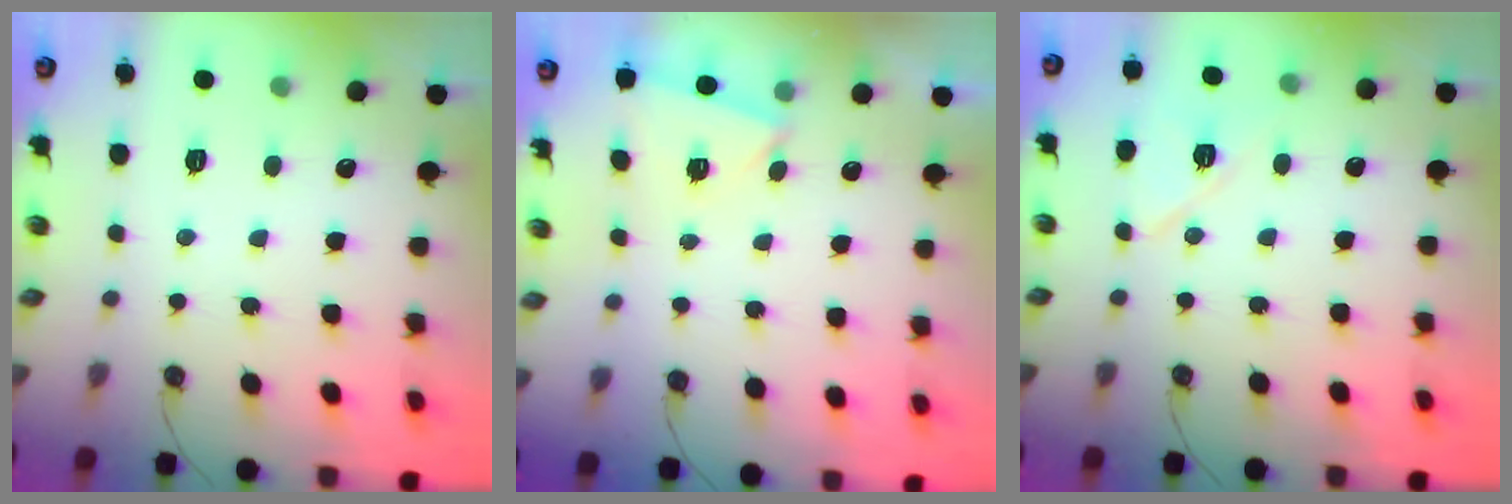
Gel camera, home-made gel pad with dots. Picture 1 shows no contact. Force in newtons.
{"total": 2.4, "press": 1.8, "slide": 1.7}
{"total": 8.6, "press": 8.5, "slide": 1.2}